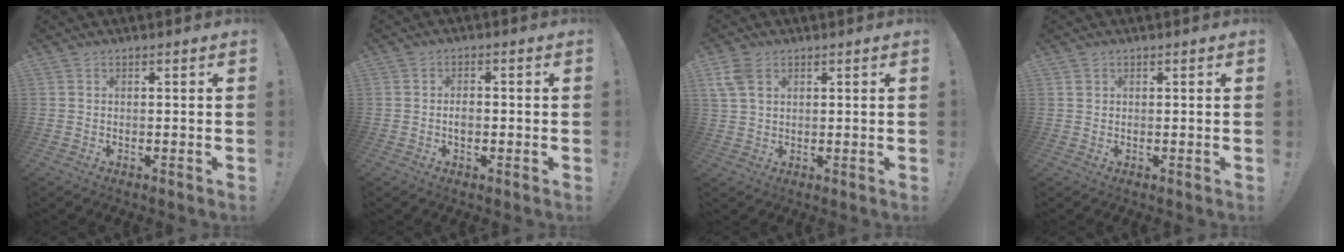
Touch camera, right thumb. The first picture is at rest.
{"total": 2.6, "force": [-1.0, 1.6, 1.8], "torque": [-0.028, 0.006, -0.018]}
{"total": 6.5, "force": [2.7, 4.4, 4.0], "torque": [-0.069, -0.005, 0.055]}
{"total": 1.0, "force": [0.6, 0.8, 0.2], "torque": [0.004, 0.000, 0.009]}